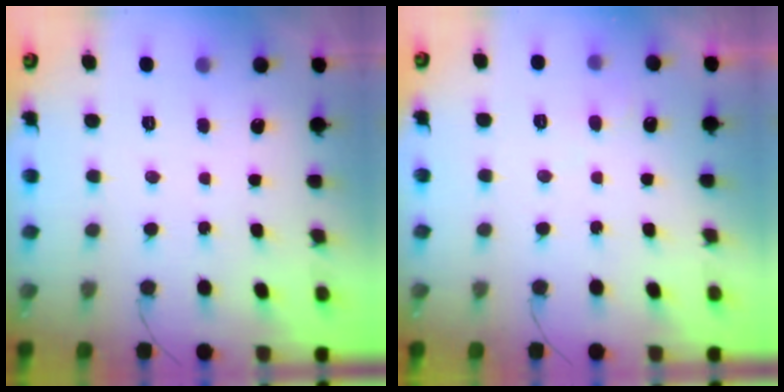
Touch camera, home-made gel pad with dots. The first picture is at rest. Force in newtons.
{"total": 3.9, "press": 3.9, "slide": 0.4}